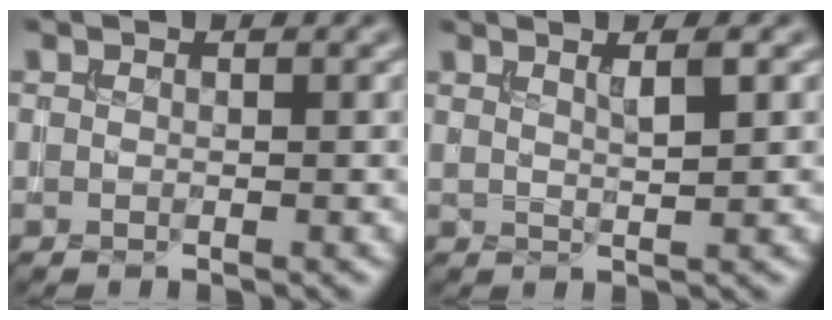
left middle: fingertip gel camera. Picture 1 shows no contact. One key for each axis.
{"total": 2.0, "fx": 1.1, "fy": 0.4, "fz": 1.7, "tx": -0.022, "ty": 0.002, "tz": 0.016}